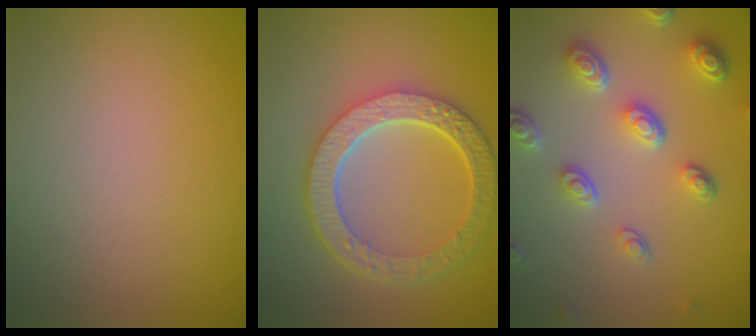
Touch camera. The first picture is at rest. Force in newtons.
{"total": 6.2, "press": 4.7, "slide": 4.1}
{"total": 5.2, "press": 3.9, "slide": 3.5}